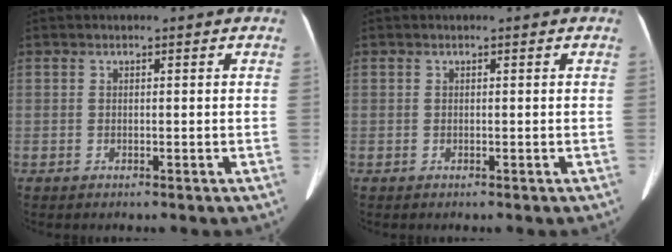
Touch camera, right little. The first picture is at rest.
{"total": 0.0}